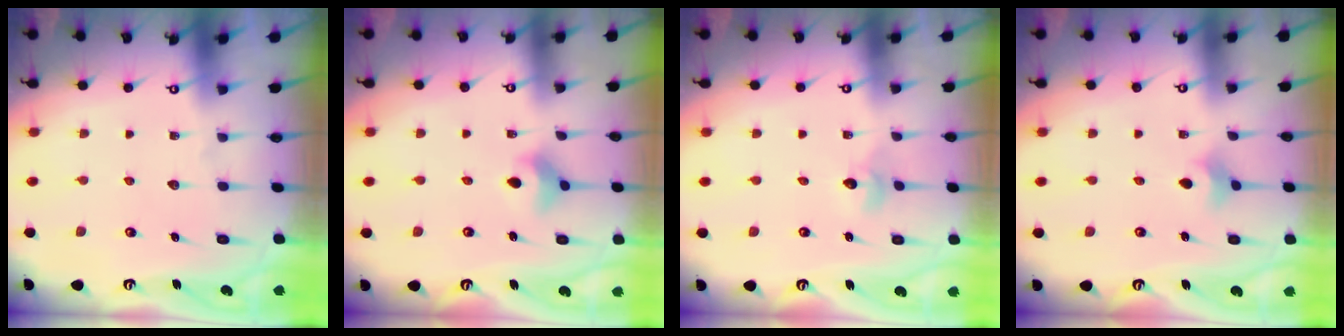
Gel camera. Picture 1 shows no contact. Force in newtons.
{"total": 3.9, "press": 3.8, "slide": 0.8}
{"total": 2.4, "press": 2.4, "slide": 0.3}
{"total": 2.5, "press": 2.5, "slide": 0.4}